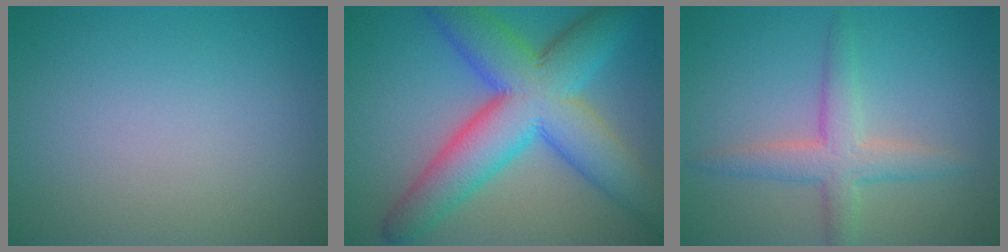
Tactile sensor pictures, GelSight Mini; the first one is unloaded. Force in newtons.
{"total": 11.3, "press": 11.3, "slide": 0.2}
{"total": 3.7, "press": 3.7, "slide": 0.3}